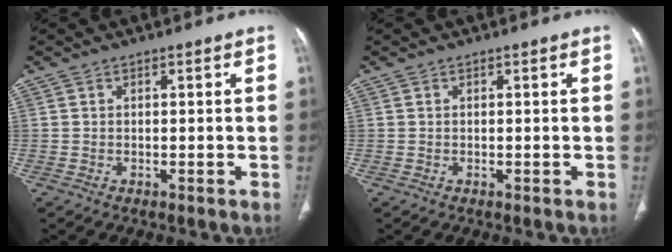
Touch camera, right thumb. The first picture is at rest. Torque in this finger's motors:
{"motor_torque": [-0.26, 0.26, -0.03, 0.03, 0.01]}